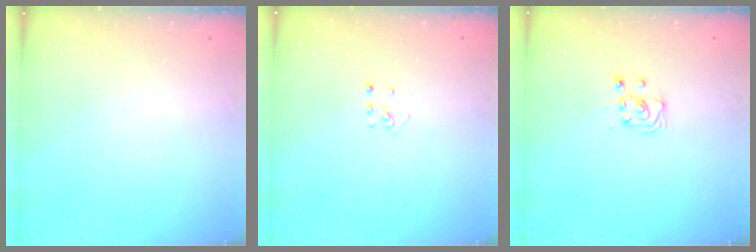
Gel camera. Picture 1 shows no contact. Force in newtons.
{"total": 2.9, "press": 2.9, "slide": 0.3}
{"total": 3.5, "press": 3.5, "slide": 0.4}